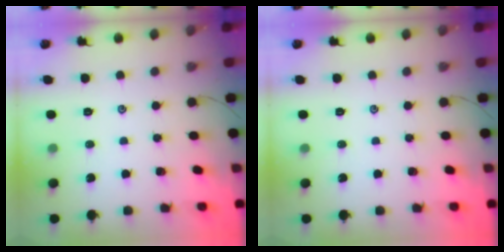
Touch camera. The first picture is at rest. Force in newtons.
{"total": 0.0}